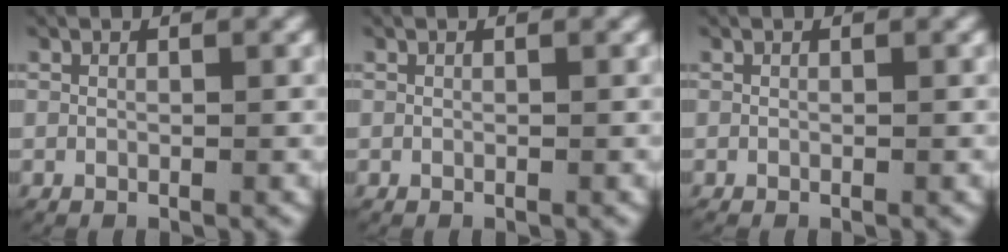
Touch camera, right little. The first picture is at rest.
{"total": 0.0}
{"total": 0.0}